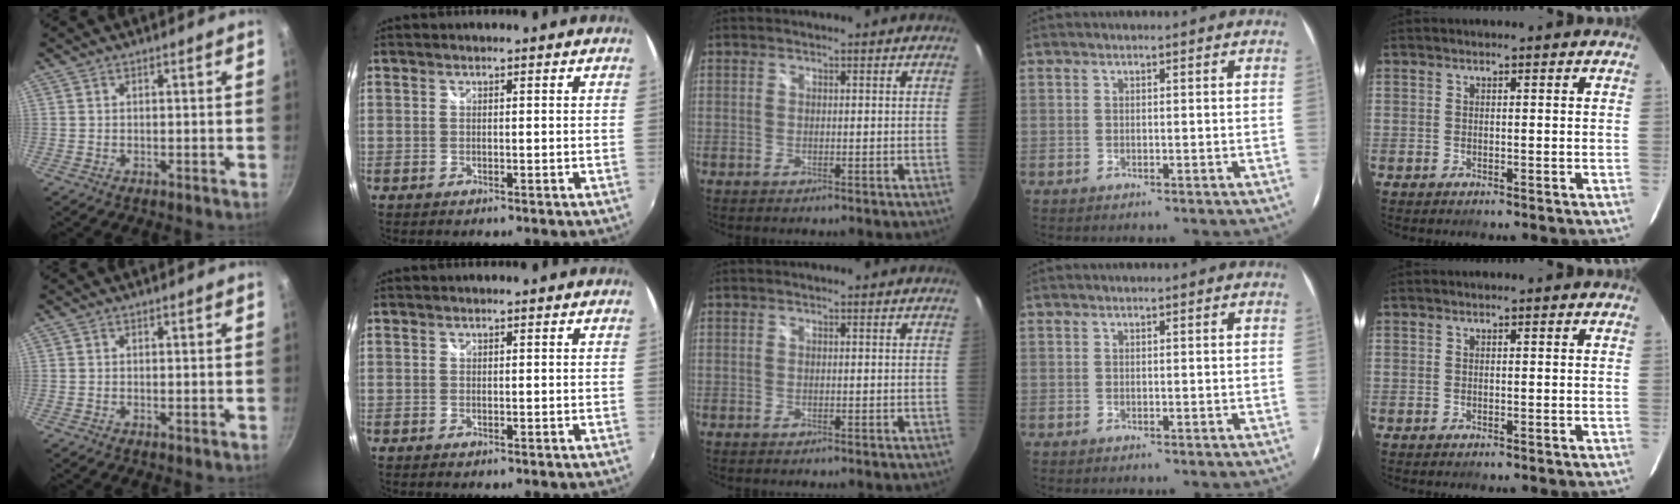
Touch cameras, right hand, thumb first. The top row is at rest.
{}